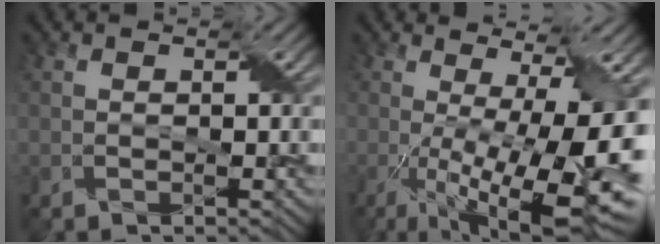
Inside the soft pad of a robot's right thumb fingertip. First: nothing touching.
{"total": 16.9, "force": [-2.8, 4.6, 16.0], "torque": [-0.233, -0.016, -0.033]}